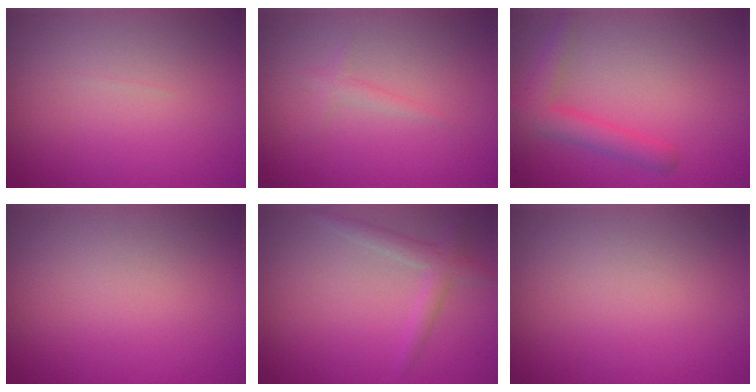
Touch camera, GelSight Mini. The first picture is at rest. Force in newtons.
{"total": 0.9, "press": 0.9, "slide": 0.1}
{"total": 2.7, "press": 2.7, "slide": 0.1}
{"total": 0.0}
{"total": 2.1, "press": 2.1, "slide": 0.0}
{"total": 0.0}